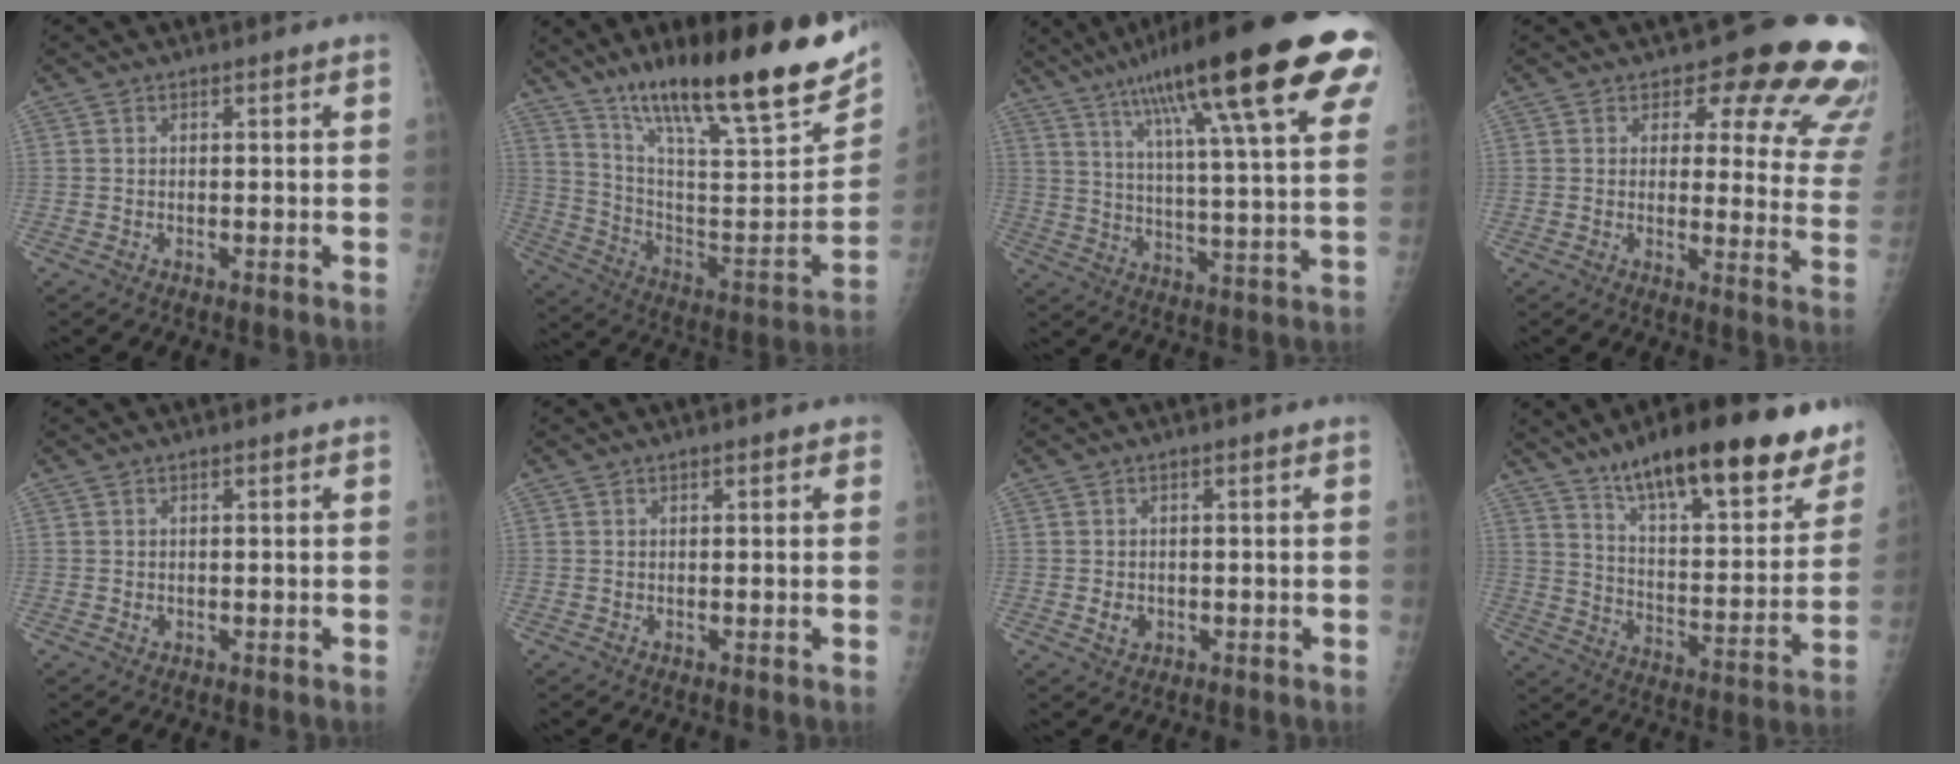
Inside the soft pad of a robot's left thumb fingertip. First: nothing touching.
{"total": 29.4, "force": [19.1, 6.2, 21.5], "torque": [-0.315, -0.060, 0.316]}
{"total": 29.3, "force": [15.9, 4.9, 24.1], "torque": [-0.347, -0.011, 0.238]}
{"total": 17.3, "force": [12.6, 6.9, 9.5], "torque": [-0.055, -0.079, 0.123]}
{"total": 0.6, "force": [0.1, 0.5, 0.4], "torque": [-0.001, 0.000, 0.003]}
{"total": 1.1, "force": [0.7, 0.5, 0.7], "torque": [-0.006, 0.000, 0.006]}
{"total": 2.0, "force": [-0.3, 1.7, 1.1], "torque": [-0.014, 0.000, 0.000]}
{"total": 25.7, "force": [18.1, 7.8, 16.4], "torque": [-0.198, -0.067, 0.272]}